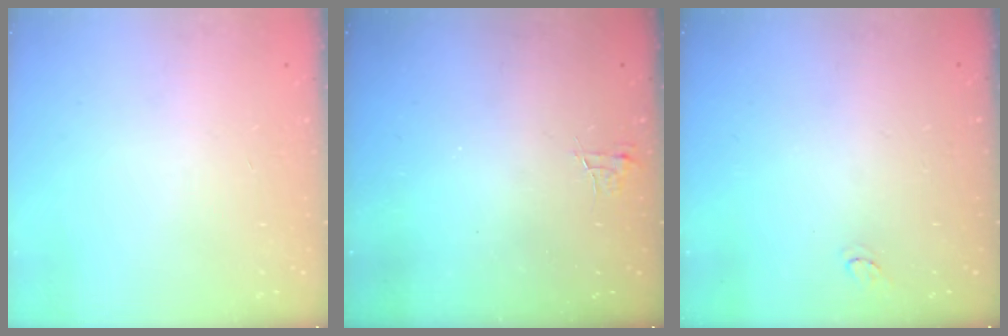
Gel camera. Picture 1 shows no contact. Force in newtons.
{"total": 3.7, "press": 3.7, "slide": 0.4}
{"total": 3.1, "press": 3.1, "slide": 0.2}